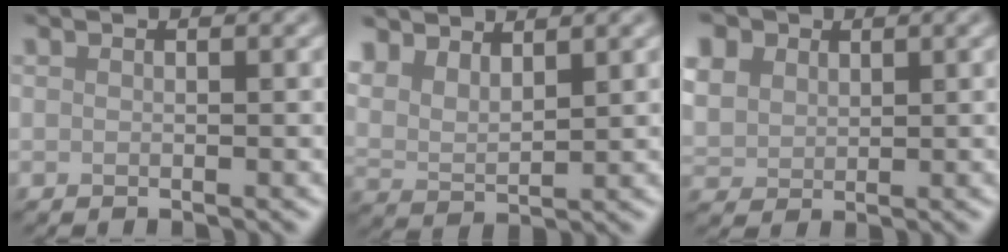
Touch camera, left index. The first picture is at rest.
{"total": 5.2, "force": [3.9, 2.3, 2.7], "torque": [-0.057, 0.004, 0.070]}
{"total": 8.5, "force": [4.4, 6.1, 4.1], "torque": [-0.119, 0.027, 0.070]}